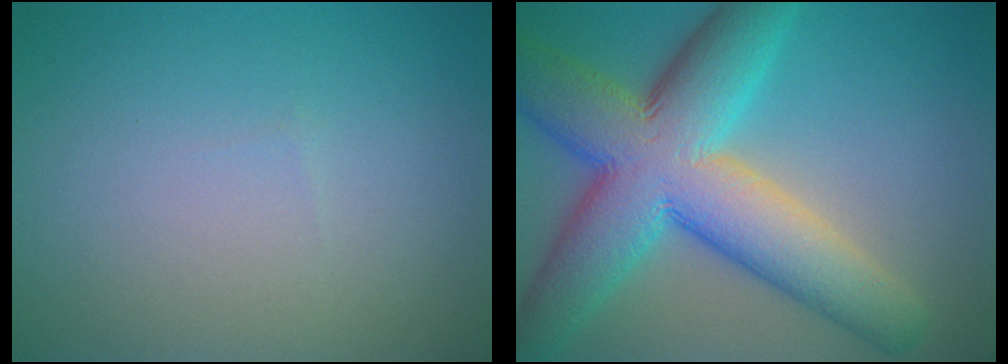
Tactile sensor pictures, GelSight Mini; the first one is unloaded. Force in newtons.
{"total": 12.3, "press": 12.3, "slide": 0.5}